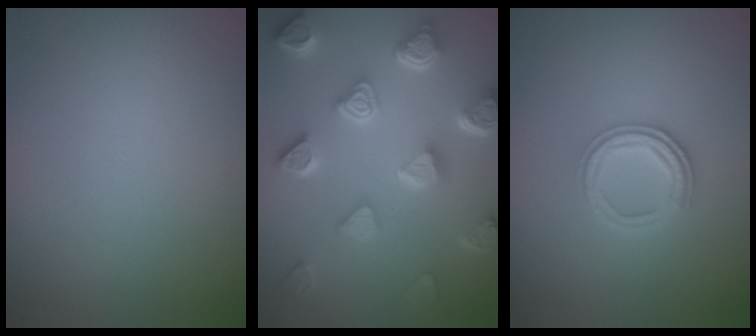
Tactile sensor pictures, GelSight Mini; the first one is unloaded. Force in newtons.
{"total": 7.3, "press": 5.8, "slide": 4.5}
{"total": 2.5, "press": 2.4, "slide": 0.6}